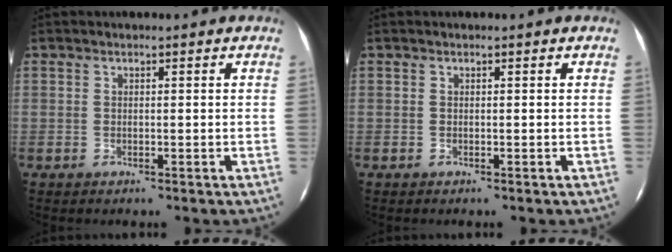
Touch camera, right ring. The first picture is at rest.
{"total": 0.0}